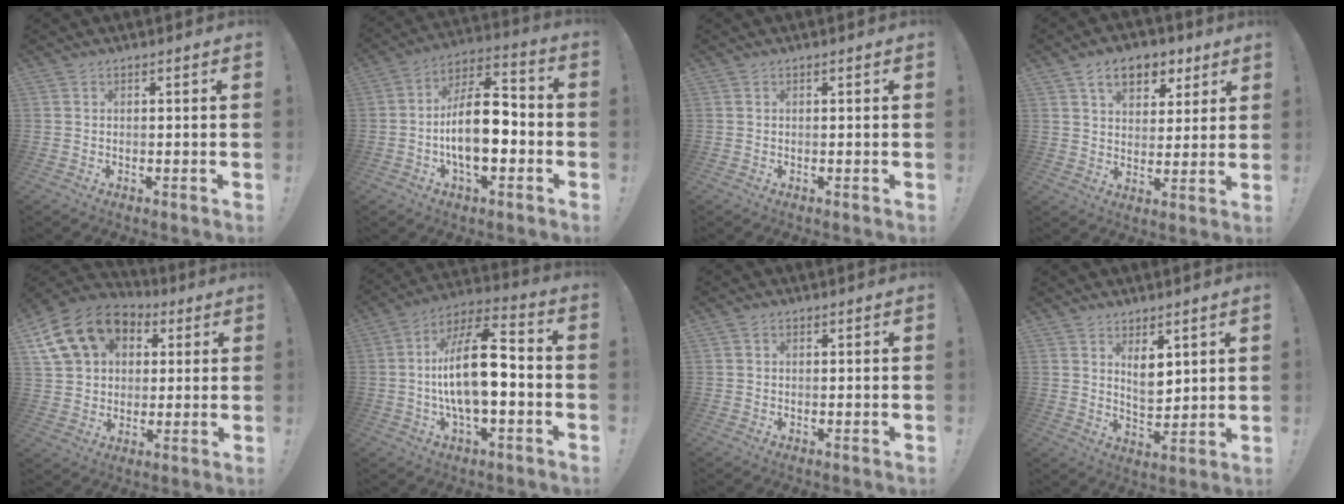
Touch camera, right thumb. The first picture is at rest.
{"total": 17.2, "force": [-3.8, 8.4, 14.5], "torque": [-0.245, 0.020, -0.064]}
{"total": 0.0}
{"total": 10.7, "force": [5.8, 7.0, 5.6], "torque": [-0.082, -0.022, 0.109]}
{"total": 17.9, "force": [7.2, 13.8, 8.9], "torque": [-0.139, -0.022, 0.147]}
{"total": 18.0, "force": [-1.9, 7.0, 16.5], "torque": [-0.292, 0.009, -0.036]}
{"total": 1.0, "force": [0.3, 0.9, 0.4], "torque": [-0.004, 0.003, 0.005]}
{"total": 6.9, "force": [4.1, 4.1, 3.6], "torque": [-0.050, -0.029, 0.077]}